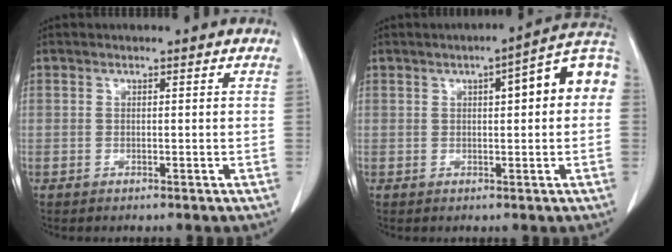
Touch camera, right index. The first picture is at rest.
{"total": 9.7, "force": [1.9, 1.8, 9.4], "torque": [-0.124, 0.034, 0.018]}